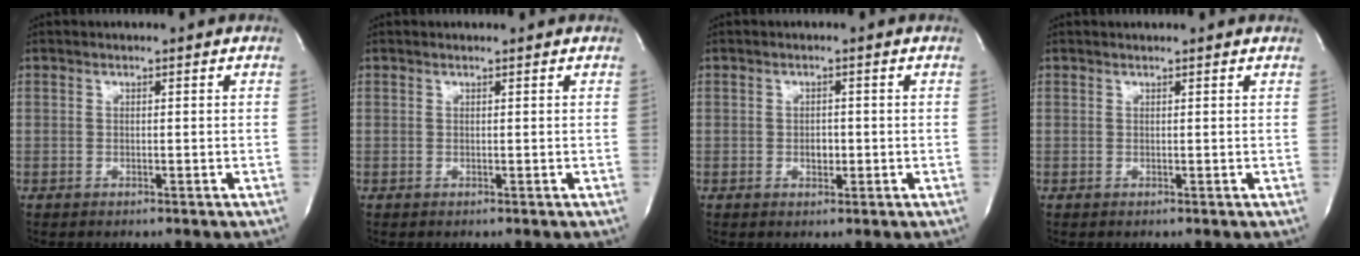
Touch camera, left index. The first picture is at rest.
{"total": 0.5, "force": [0.5, 0.0, 0.0], "torque": [-0.003, -0.001, 0.006]}
{"total": 1.6, "force": [-0.4, 1.0, 1.1], "torque": [-0.018, 0.000, -0.004]}
{"total": 2.2, "force": [2.1, 0.2, 0.5], "torque": [-0.012, 0.014, 0.020]}